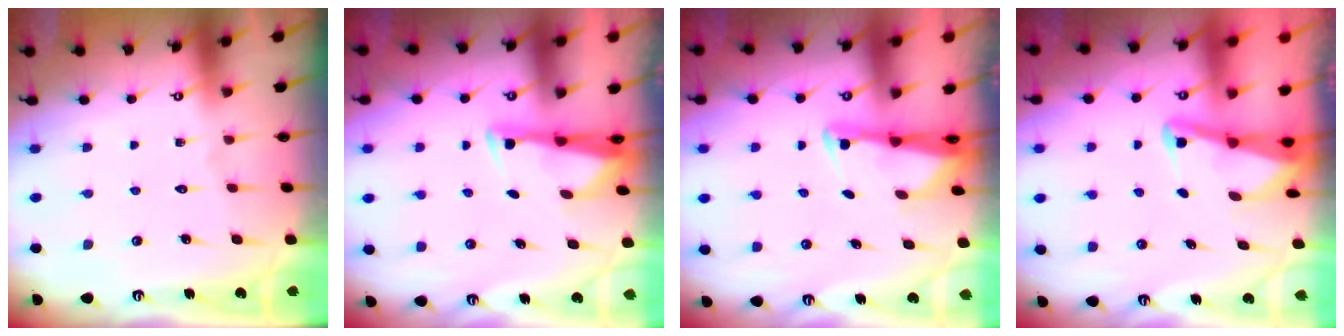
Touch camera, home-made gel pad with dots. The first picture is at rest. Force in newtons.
{"total": 2.9, "press": 2.7, "slide": 0.8}
{"total": 2.7, "press": 2.6, "slide": 0.5}
{"total": 2.3, "press": 2.2, "slide": 0.2}